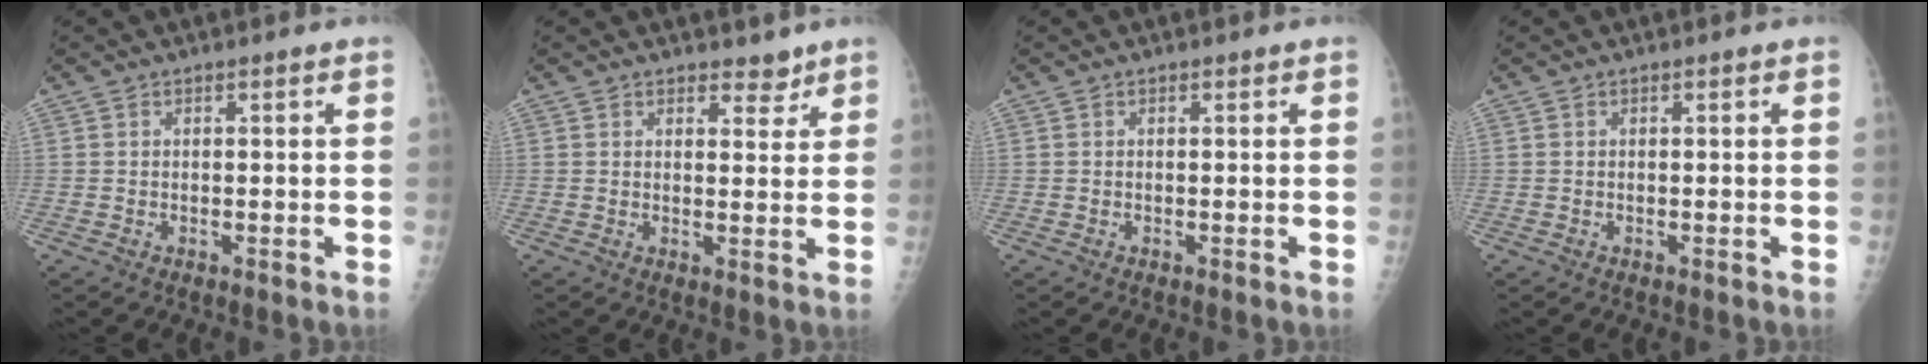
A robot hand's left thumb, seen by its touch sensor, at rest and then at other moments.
{"total": 3.1, "force": [2.5, 1.6, 0.9], "torque": [0.007, -0.017, 0.035]}
{"total": 0.0}
{"total": 0.0}